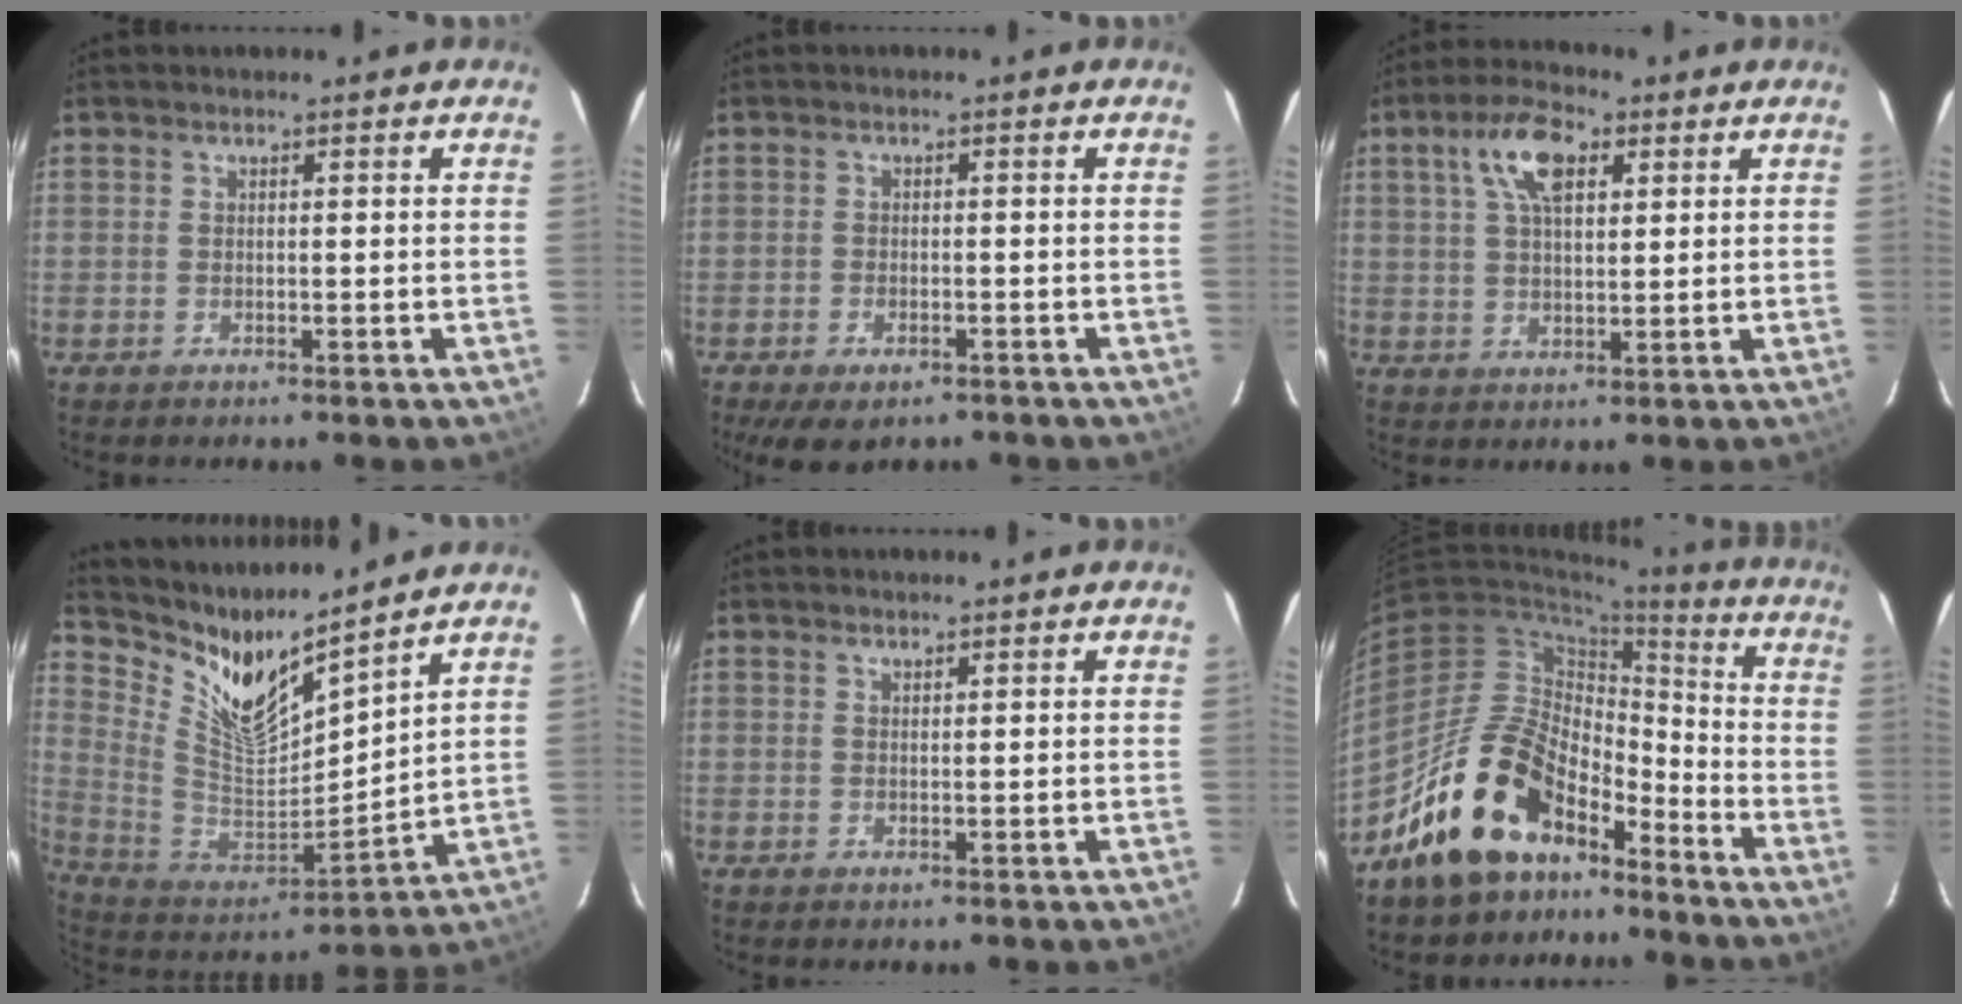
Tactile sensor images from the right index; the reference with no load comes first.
{"total": 6.7, "force": [-4.5, 3.1, 3.8], "torque": [-0.088, -0.022, -0.068]}
{"total": 8.6, "force": [3.8, 3.7, 6.8], "torque": [-0.126, 0.019, 0.068]}
{"total": 13.4, "force": [11.5, 1.6, 6.8], "torque": [-0.137, -0.049, 0.221]}
{"total": 0.6, "force": [0.5, 0.0, -0.2], "torque": [0.004, 0.000, 0.010]}
{"total": 16.8, "force": [-12.5, 8.4, 7.5], "torque": [-0.141, 0.030, -0.199]}